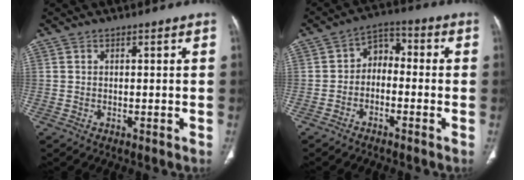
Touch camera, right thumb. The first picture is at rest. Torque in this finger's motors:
{"motor_torque": [-0.03, 0.13, 0.05, -0.17, 0.03]}